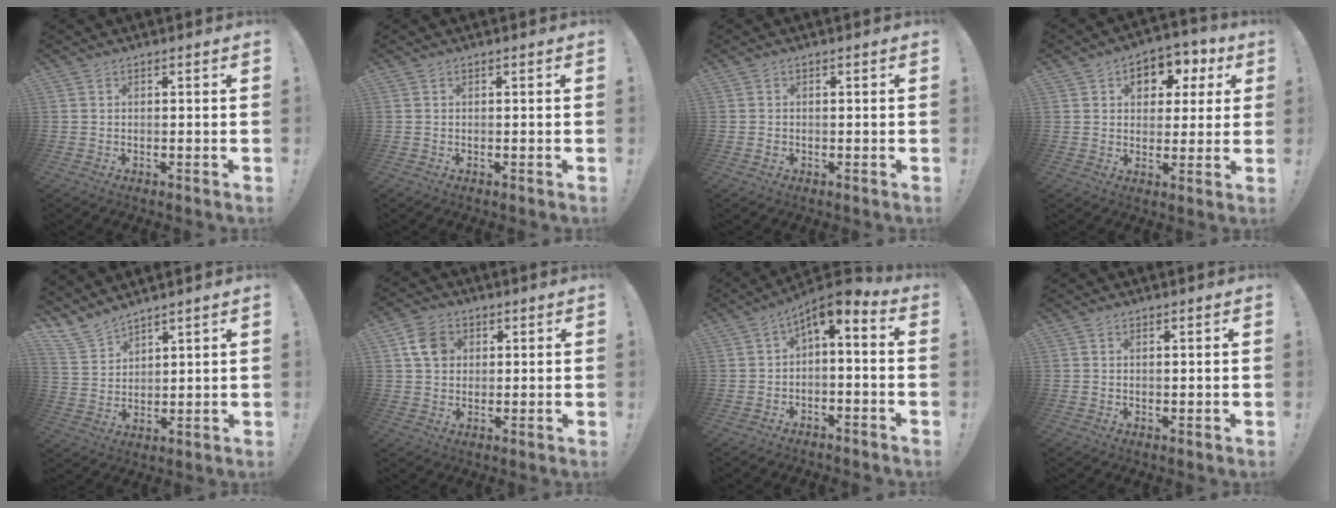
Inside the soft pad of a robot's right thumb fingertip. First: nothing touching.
{"total": 0.0}
{"total": 1.0, "force": [-0.5, 0.8, 0.4], "torque": [-0.011, 0.006, -0.008]}
{"total": 9.3, "force": [3.0, 6.9, 5.4], "torque": [-0.068, -0.007, 0.054]}
{"total": 7.2, "force": [6.6, 2.5, 1.6], "torque": [-0.049, -0.048, 0.131]}
{"total": 8.0, "force": [2.8, 6.6, 3.5], "torque": [-0.050, 0.000, 0.057]}
{"total": 4.3, "force": [-0.1, 1.2, 4.1], "torque": [-0.071, -0.002, -0.002]}
{"total": 0.6, "force": [0.3, 0.2, 0.4], "torque": [-0.015, 0.003, 0.007]}